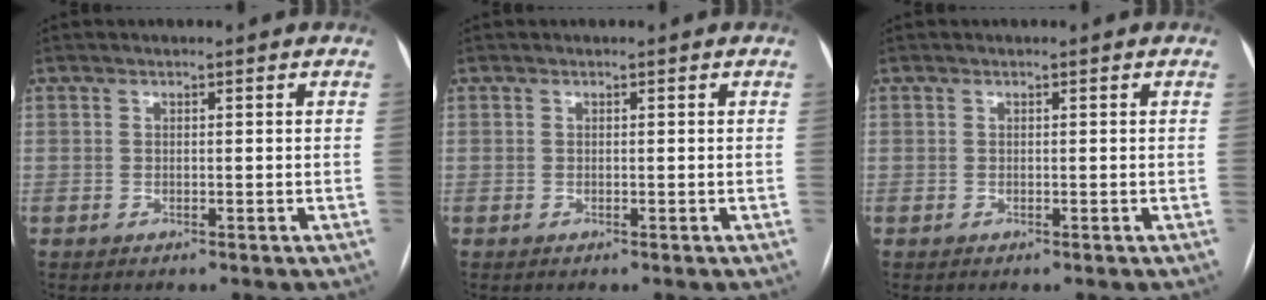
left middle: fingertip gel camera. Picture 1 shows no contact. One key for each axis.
{"total": 0.0}
{"total": 0.0}